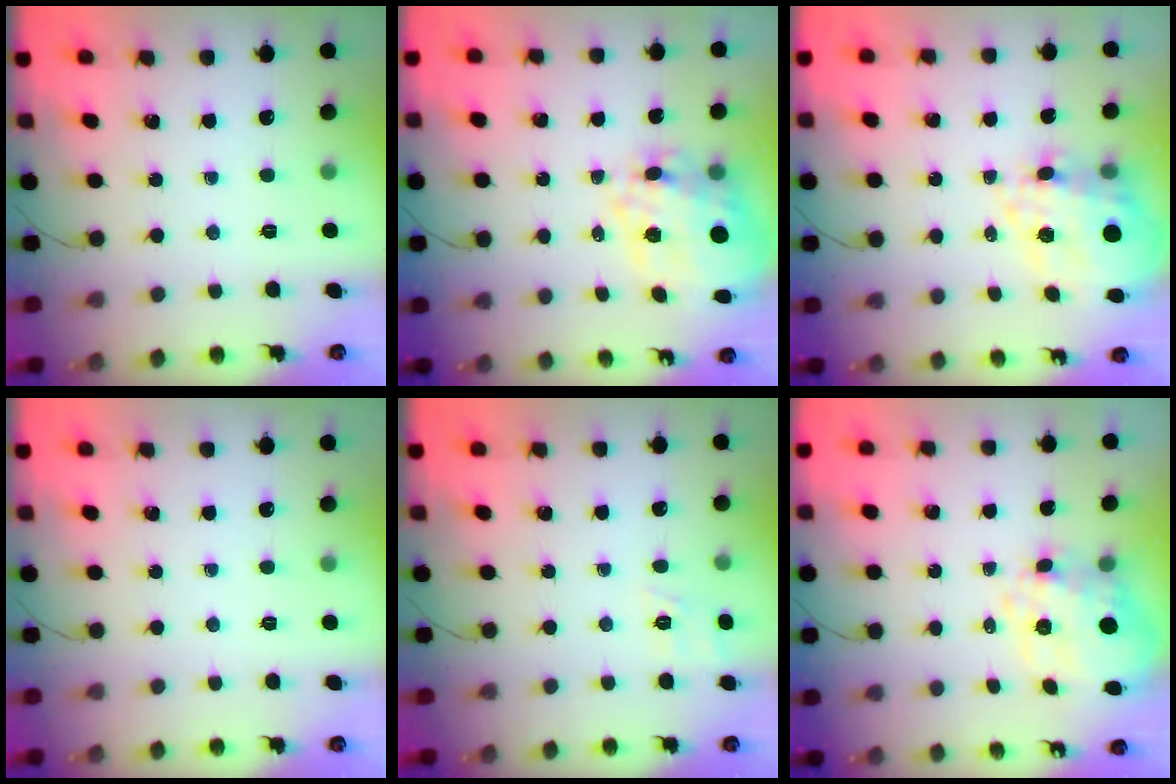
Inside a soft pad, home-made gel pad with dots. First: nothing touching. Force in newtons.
{"total": 15.8, "press": 15.4, "slide": 3.3}
{"total": 16.1, "press": 15.6, "slide": 3.8}
{"total": 0.0}
{"total": 2.8, "press": 2.2, "slide": 1.7}
{"total": 12.1, "press": 11.7, "slide": 3.1}